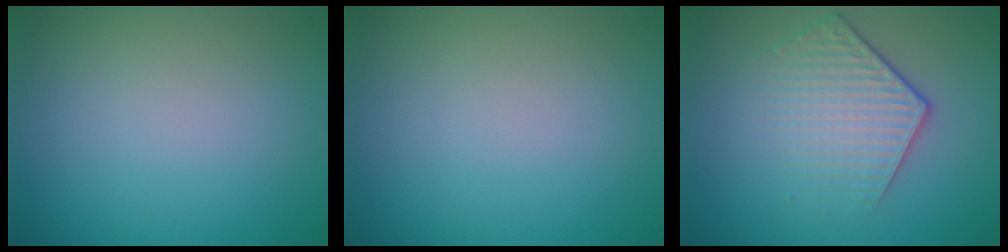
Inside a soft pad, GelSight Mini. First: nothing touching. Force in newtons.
{"total": 0.0}
{"total": 4.4, "press": 3.1, "slide": 3.1}